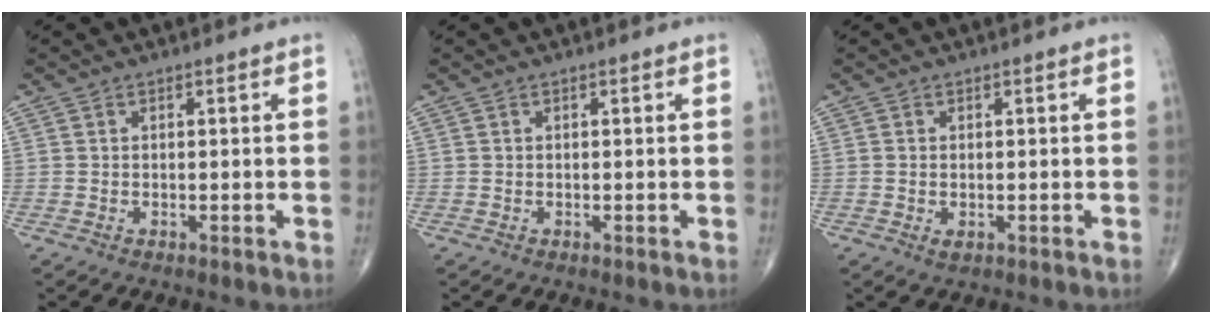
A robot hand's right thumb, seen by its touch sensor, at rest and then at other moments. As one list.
[{"total": 0.0}, {"total": 1.3, "force": [-0.3, 0.7, 1.0], "torque": [-0.017, -0.004, -0.004]}]